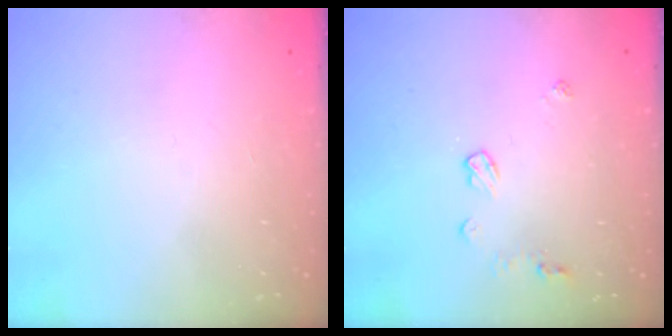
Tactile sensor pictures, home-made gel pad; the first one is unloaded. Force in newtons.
{"total": 6.5, "press": 6.5, "slide": 0.2}